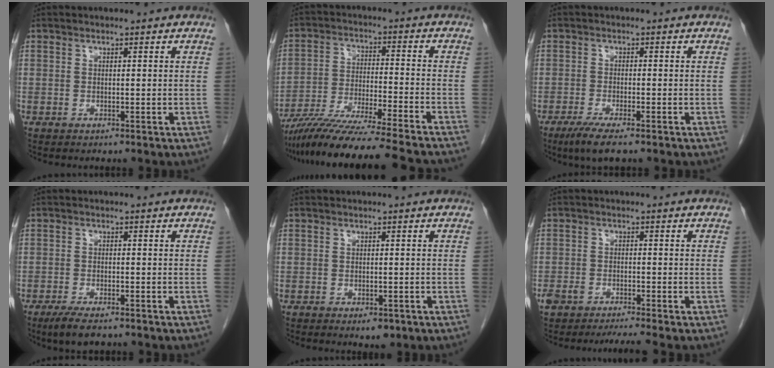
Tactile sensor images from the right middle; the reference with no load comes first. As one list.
[{"total": 19.0, "force": [-16.6, -1.3, 9.1], "torque": [-0.150, -0.045, -0.271]}, {"total": 4.8, "force": [-3.3, 0.5, 3.5], "torque": [-0.066, -0.013, -0.057]}, {"total": 4.6, "force": [-3.4, 1.2, 2.9], "torque": [-0.052, -0.008, -0.054]}, {"total": 2.1, "force": [-1.1, 1.1, 1.4], "torque": [-0.014, 0.000, -0.007]}, {"total": 4.2, "force": [-3.4, 0.2, 2.5], "torque": [-0.048, -0.003, -0.060]}]